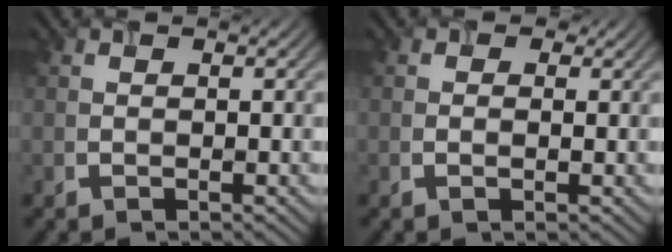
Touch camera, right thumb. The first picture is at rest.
{"total": 1.3, "force": [0.7, 0.9, 0.6], "torque": [-0.005, -0.002, 0.008]}